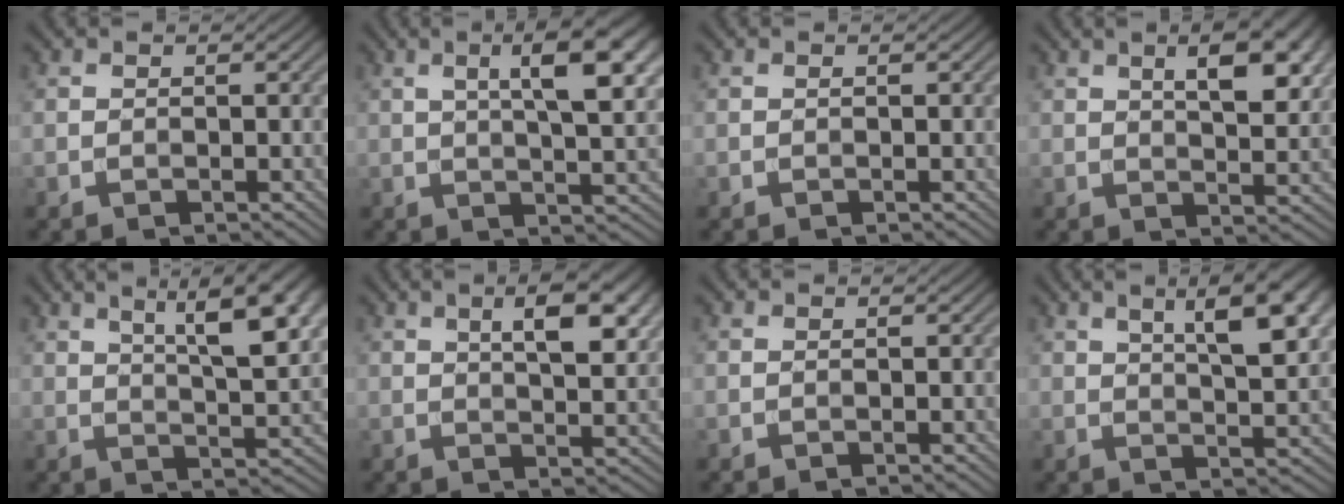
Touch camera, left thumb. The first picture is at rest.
{"total": 9.1, "force": [2.8, 2.2, 8.4], "torque": [-0.125, 0.013, 0.043]}
{"total": 0.0}
{"total": 8.2, "force": [3.0, 3.1, 6.9], "torque": [-0.102, 0.009, 0.044]}
{"total": 12.9, "force": [6.1, 3.9, 10.7], "torque": [-0.146, 0.015, 0.086]}
{"total": 7.6, "force": [2.7, 2.7, 6.6], "torque": [-0.099, 0.008, 0.040]}
{"total": 0.0}
{"total": 10.1, "force": [4.3, 3.0, 8.7], "torque": [-0.125, 0.011, 0.059]}